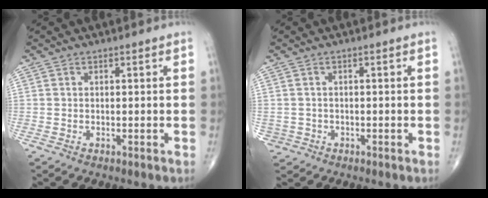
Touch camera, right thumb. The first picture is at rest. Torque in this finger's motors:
{"motor_torque": [0.22, -0.04, -0.09, -0.16, -0.03]}